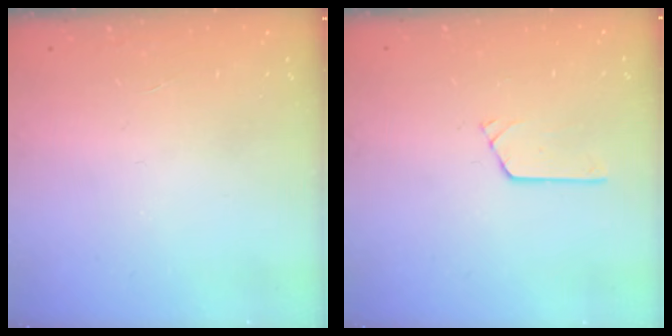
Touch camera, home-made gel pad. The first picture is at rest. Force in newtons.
{"total": 4.7, "press": 4.7, "slide": 0.3}